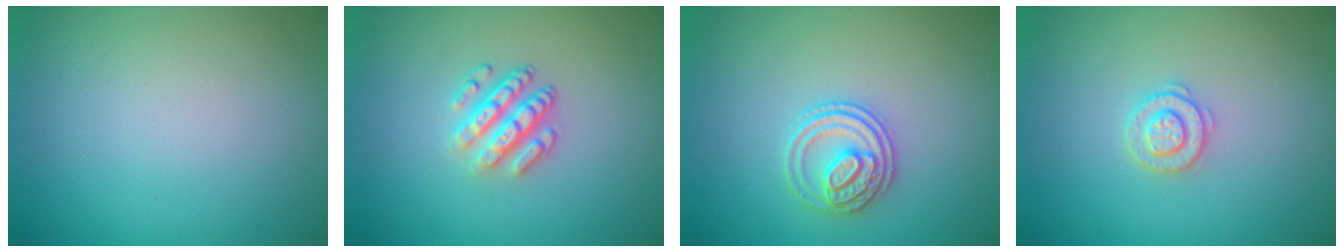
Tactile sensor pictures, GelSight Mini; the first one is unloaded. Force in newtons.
{"total": 3.4, "press": 2.5, "slide": 2.2}
{"total": 2.7, "press": 2.6, "slide": 0.7}
{"total": 2.0, "press": 1.9, "slide": 0.4}